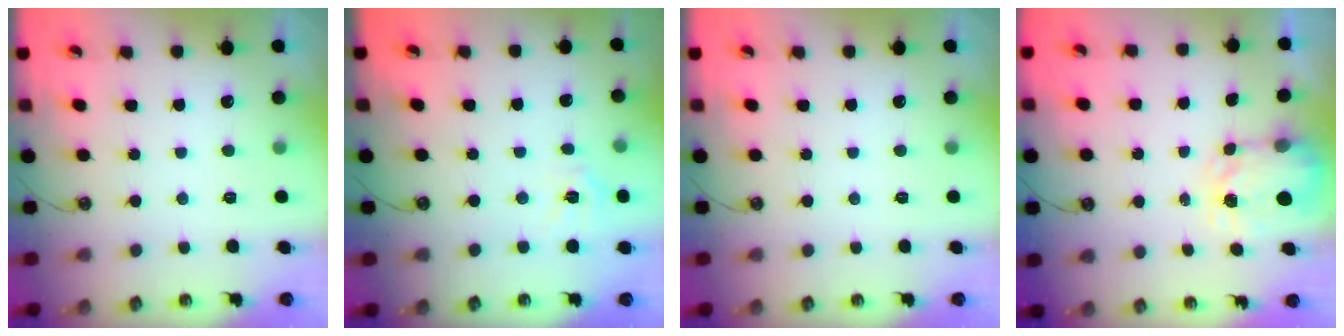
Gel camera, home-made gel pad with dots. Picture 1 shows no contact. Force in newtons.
{"total": 5.9, "press": 5.9, "slide": 0.5}
{"total": 0.0}
{"total": 3.8, "press": 3.7, "slide": 0.6}